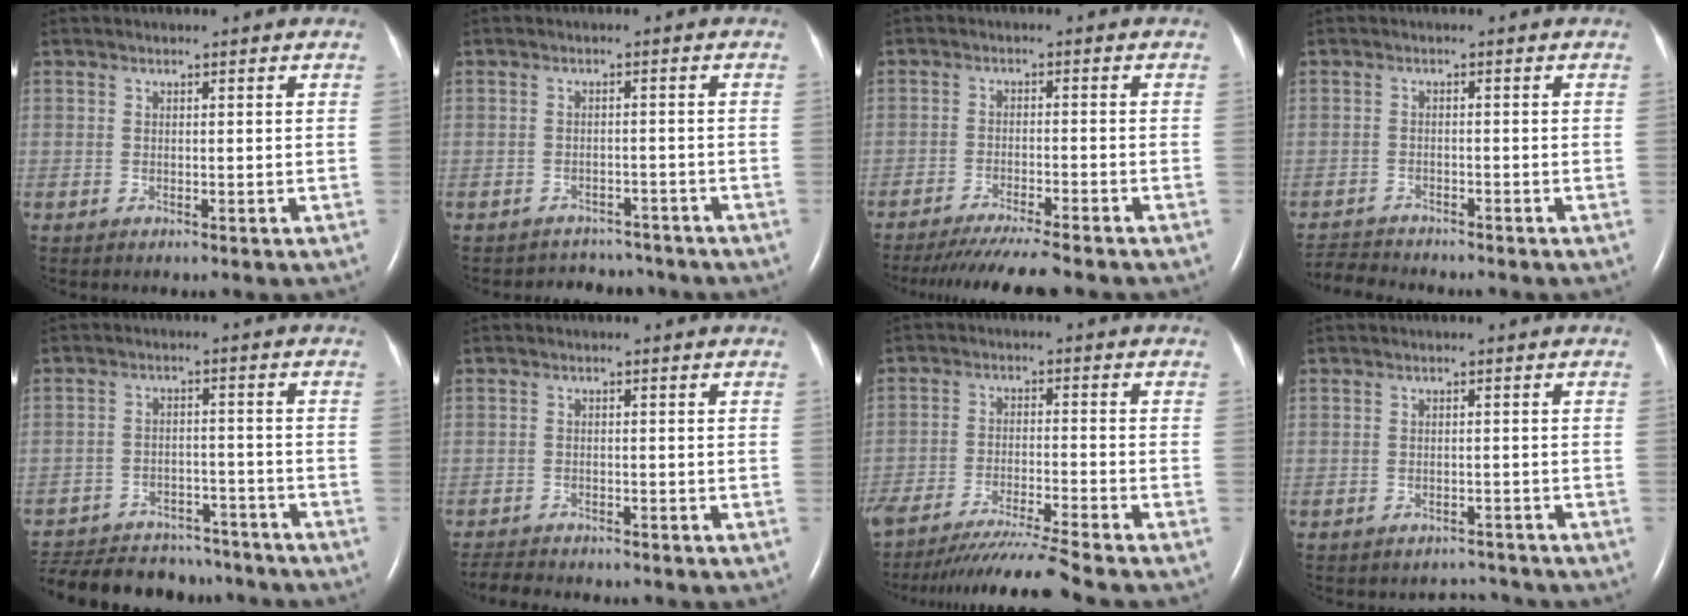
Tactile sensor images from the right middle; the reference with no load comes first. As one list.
[{"total": 5.8, "force": [-5.4, 2.0, -0.4], "torque": [0.006, 0.014, -0.067]}, {"total": 11.8, "force": [-10.4, 0.0, 5.4], "torque": [-0.073, -0.033, -0.156]}, {"total": 5.1, "force": [-5.0, 0.4, 0.6], "torque": [-0.009, -0.015, -0.084]}, {"total": 20.4, "force": [-18.1, 6.6, 6.7], "torque": [-0.167, -0.013, -0.250]}, {"total": 5.2, "force": [-4.9, 0.9, 1.5], "torque": [-0.024, -0.012, -0.076]}, {"total": 12.3, "force": [-10.9, -2.2, 5.2], "torque": [-0.074, -0.033, -0.184]}, {"total": 2.2, "force": [-2.0, 0.5, -0.7], "torque": [0.011, 0.000, -0.027]}]